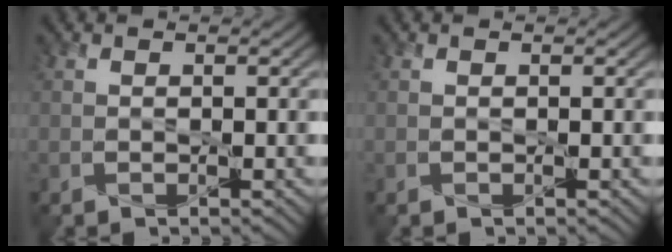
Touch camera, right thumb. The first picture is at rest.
{"total": 0.0}